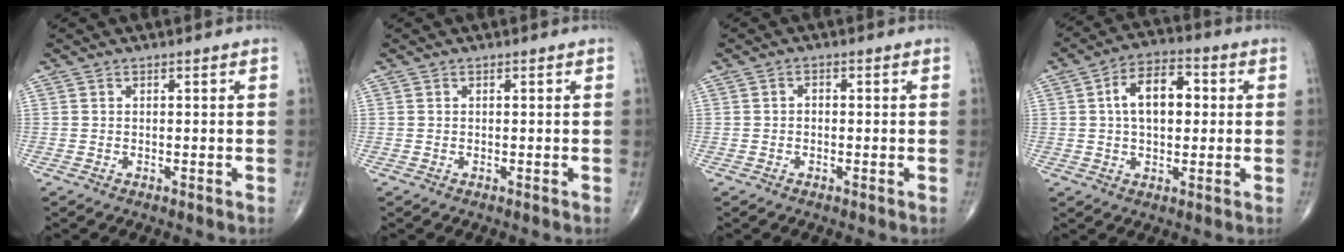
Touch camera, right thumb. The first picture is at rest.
{"total": 0.0}
{"total": 1.2, "force": [-0.1, 0.9, 0.8], "torque": [-0.008, 0.004, -0.005]}
{"total": 10.6, "force": [1.5, 6.2, 8.5], "torque": [-0.125, 0.018, 0.018]}